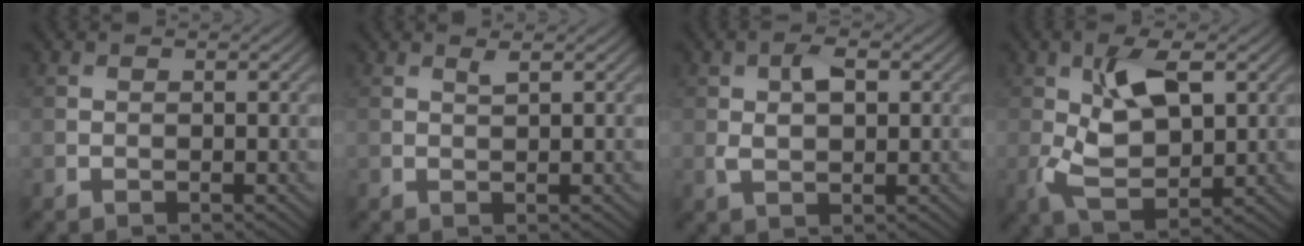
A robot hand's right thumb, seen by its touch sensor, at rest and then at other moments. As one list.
[{"total": 0.8, "force": [0.6, 0.0, 0.5], "torque": [-0.010, 0.001, 0.012]}, {"total": 3.6, "force": [0.8, 2.0, 2.9], "torque": [-0.061, 0.000, 0.017]}, {"total": 8.5, "force": [1.7, 4.3, 7.1], "torque": [-0.152, -0.002, 0.032]}]